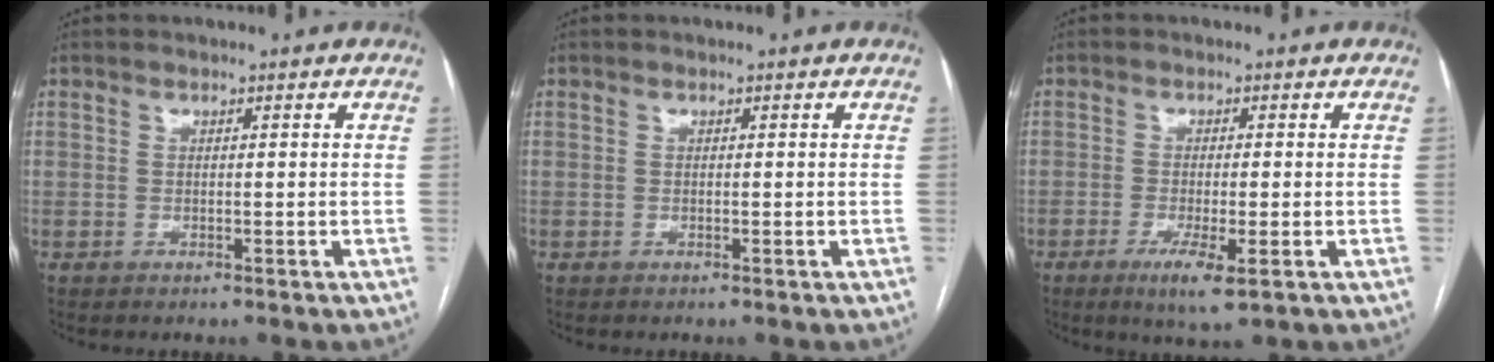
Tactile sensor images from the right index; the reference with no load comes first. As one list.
[{"total": 0.0}, {"total": 5.2, "force": [-2.4, 0.6, 4.5], "torque": [-0.080, -0.012, -0.037]}]